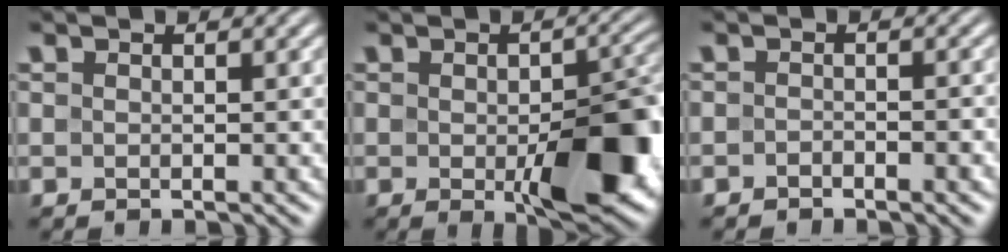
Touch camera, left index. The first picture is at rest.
{"total": 9.6, "force": [-2.6, 4.4, 8.1], "torque": [-0.112, -0.020, -0.030]}
{"total": 1.5, "force": [-1.1, 0.5, 0.8], "torque": [-0.014, 0.001, -0.020]}